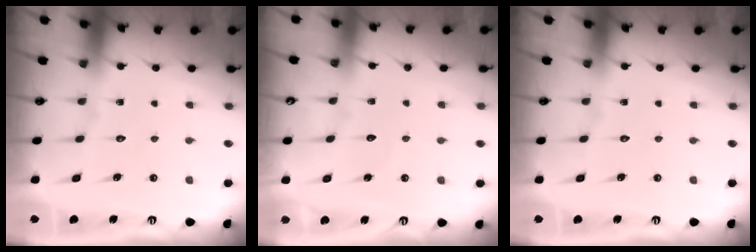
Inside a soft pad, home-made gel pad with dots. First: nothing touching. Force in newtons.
{"total": 2.7, "press": 2.7, "slide": 0.2}
{"total": 0.0}